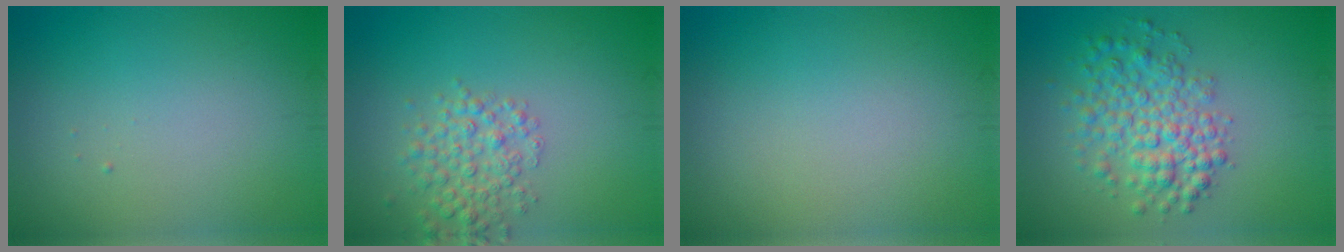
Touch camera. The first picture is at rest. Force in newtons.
{"total": 3.4, "press": 3.4, "slide": 0.1}
{"total": 0.0}
{"total": 5.1, "press": 5.1, "slide": 0.2}